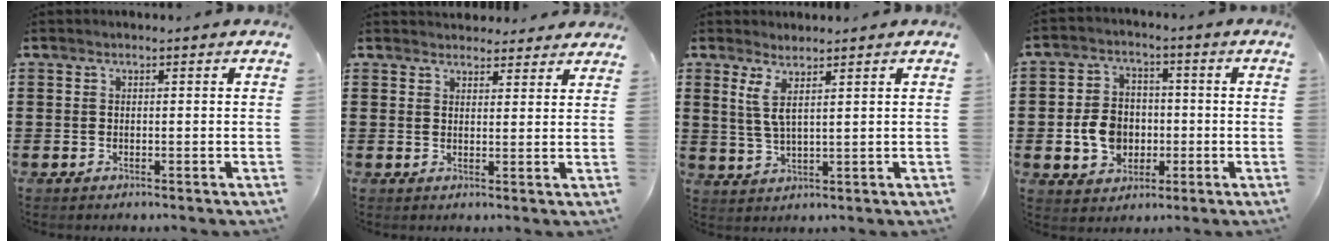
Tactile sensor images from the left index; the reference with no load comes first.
{"total": 2.9, "force": [2.8, 0.8, 0.1], "torque": [-0.001, -0.009, 0.052]}
{"total": 3.9, "force": [2.2, 0.6, 3.1], "torque": [-0.076, -0.003, 0.038]}
{"total": 7.2, "force": [-1.2, 6.0, 3.8], "torque": [-0.094, 0.006, -0.026]}